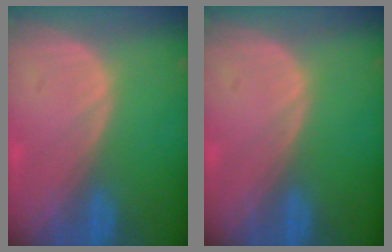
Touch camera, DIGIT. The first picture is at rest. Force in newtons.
{"total": 0.0}